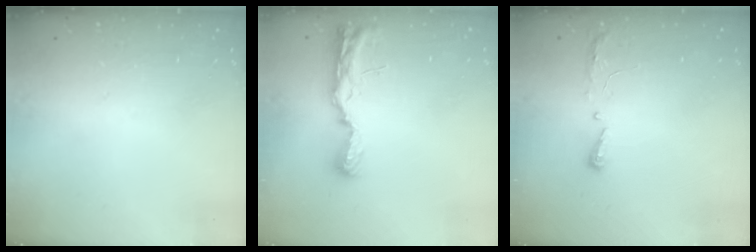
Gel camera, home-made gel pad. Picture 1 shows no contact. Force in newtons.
{"total": 11.2, "press": 9.8, "slide": 5.4}
{"total": 4.1, "press": 4.0, "slide": 0.6}